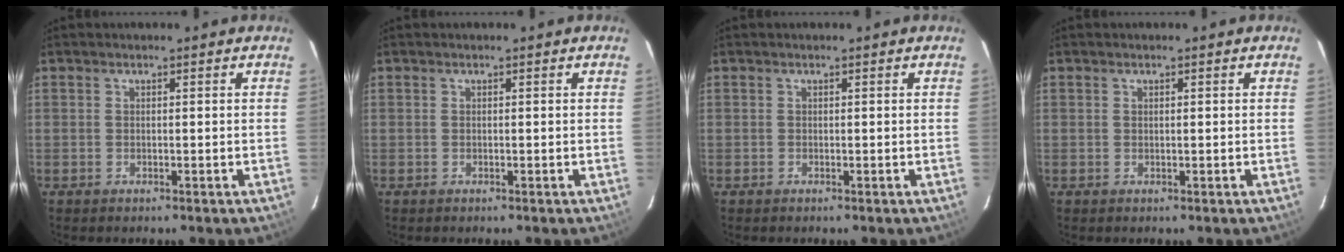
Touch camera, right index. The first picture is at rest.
{"total": 0.0}
{"total": 0.0}
{"total": 0.0}